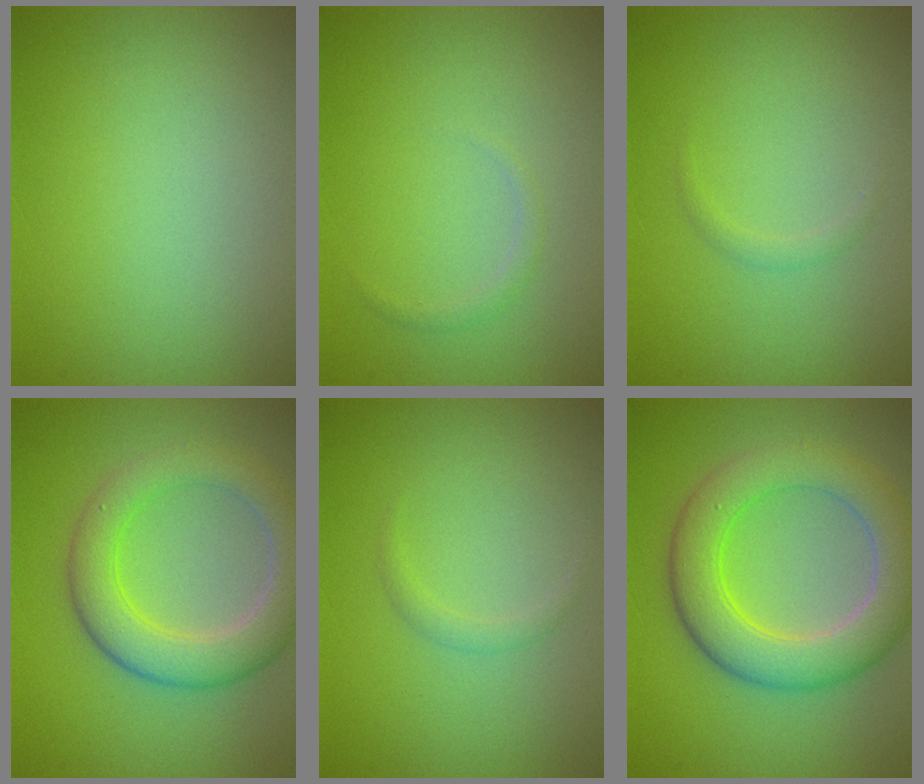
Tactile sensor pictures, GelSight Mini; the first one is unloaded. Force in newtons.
{"total": 0.7, "press": 0.7, "slide": 0.1}
{"total": 0.7, "press": 0.7, "slide": 0.0}
{"total": 5.5, "press": 5.4, "slide": 0.3}
{"total": 0.9, "press": 0.9, "slide": 0.0}
{"total": 6.7, "press": 6.7, "slide": 0.2}